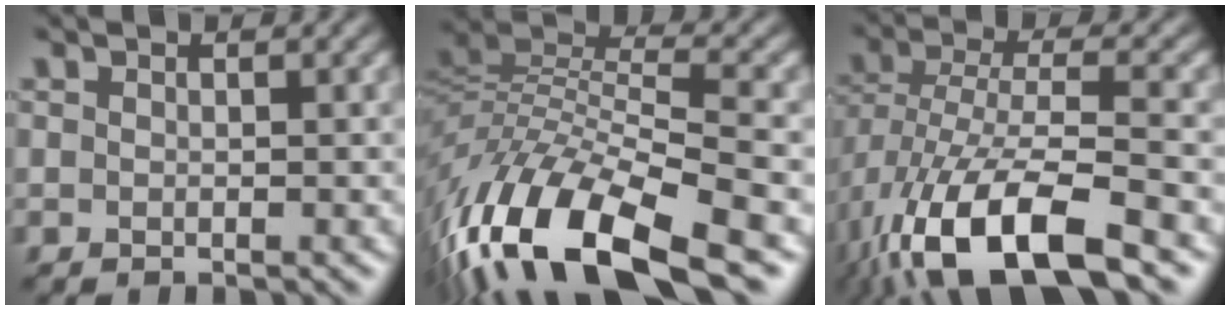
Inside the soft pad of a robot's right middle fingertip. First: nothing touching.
{"total": 14.9, "force": [-8.0, 5.6, 11.2], "torque": [-0.233, 0.006, -0.150]}
{"total": 13.3, "force": [-6.7, 5.3, 10.2], "torque": [-0.209, -0.018, -0.122]}